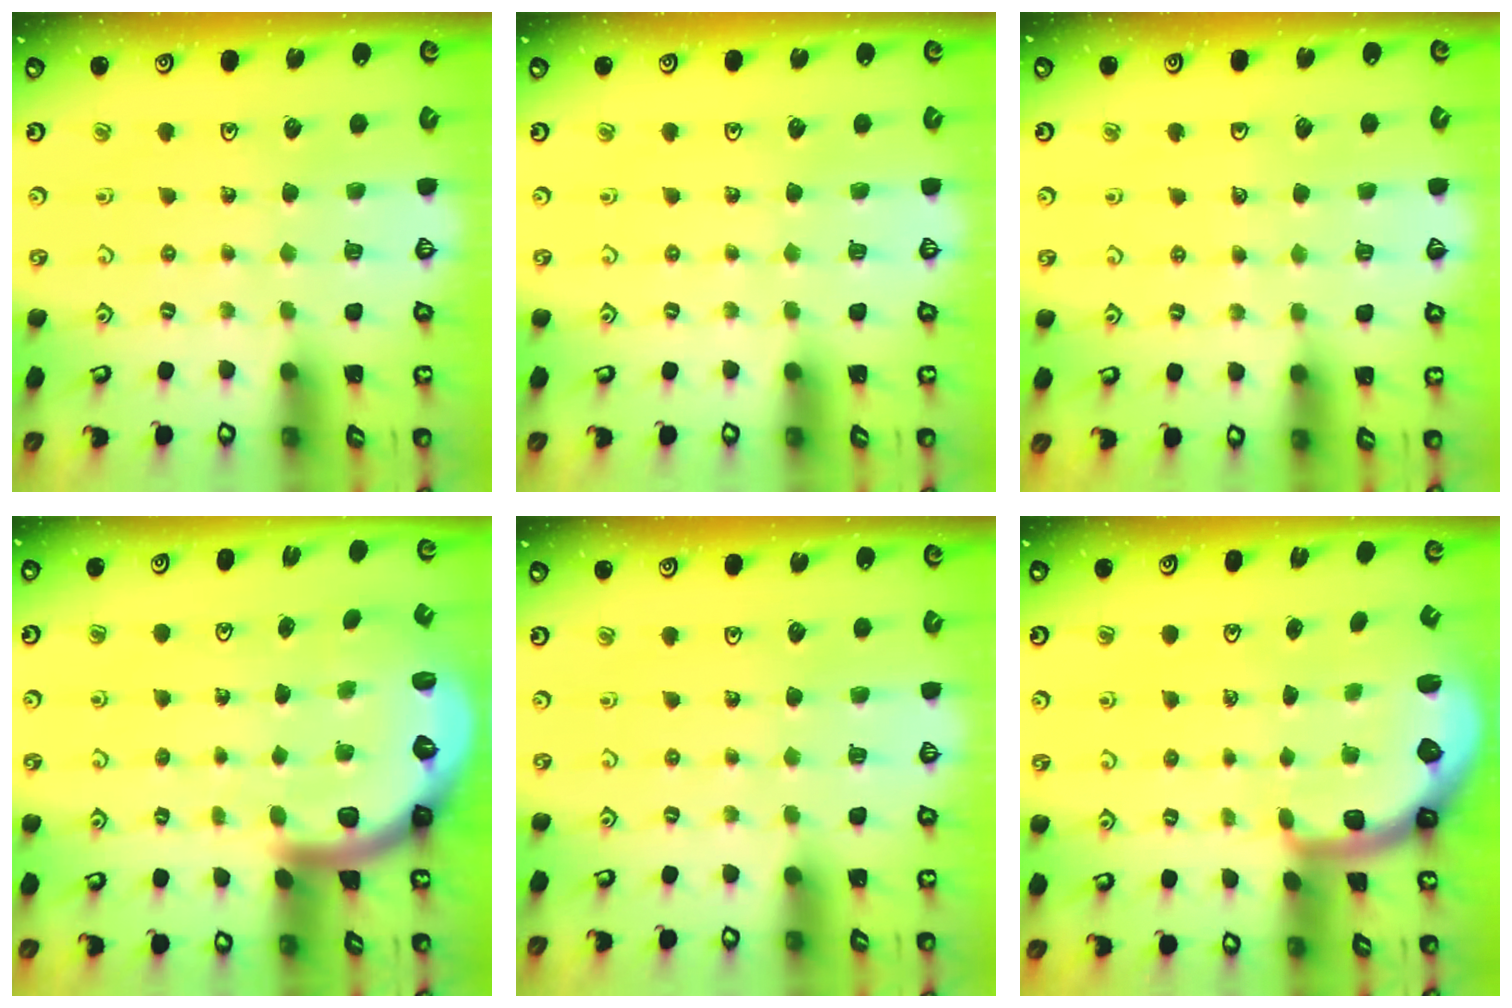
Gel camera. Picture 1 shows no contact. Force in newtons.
{"total": 0.0}
{"total": 2.4, "press": 2.4, "slide": 0.2}
{"total": 4.6, "press": 4.6, "slide": 0.6}
{"total": 0.0}
{"total": 1.7, "press": 1.6, "slide": 0.4}